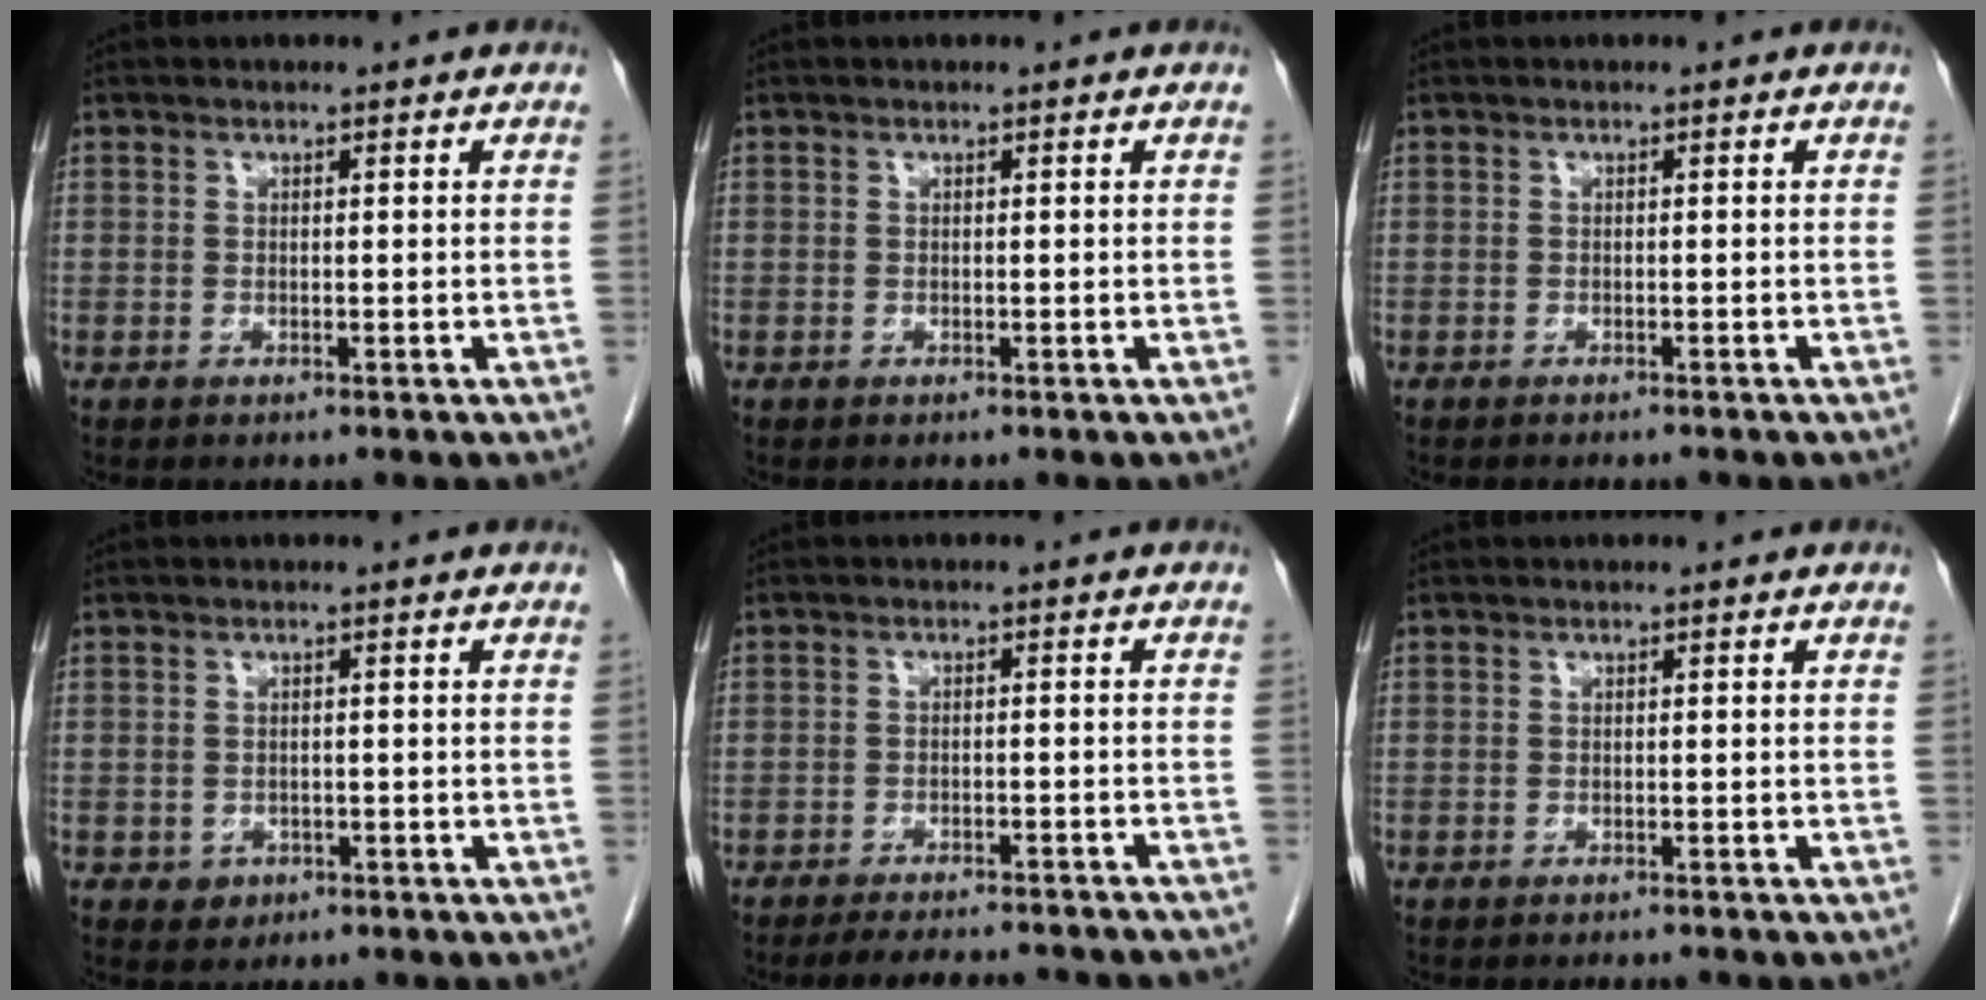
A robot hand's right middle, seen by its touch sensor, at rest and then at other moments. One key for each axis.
{"total": 0.0}
{"total": 2.5, "fx": -2.3, "fy": 0.4, "fz": 0.9, "tx": -0.016, "ty": -0.006, "tz": -0.026}
{"total": 1.8, "fx": -0.8, "fy": 1.6, "fz": 0.4, "tx": -0.004, "ty": 0.005, "tz": -0.005}
{"total": 13.4, "fx": -12.2, "fy": 2.7, "fz": 4.9, "tx": -0.071, "ty": -0.003, "tz": -0.145}
{"total": 1.4, "fx": -1.4, "fy": 0.1, "fz": 0.2, "tx": -0.007, "ty": -0.006, "tz": -0.015}